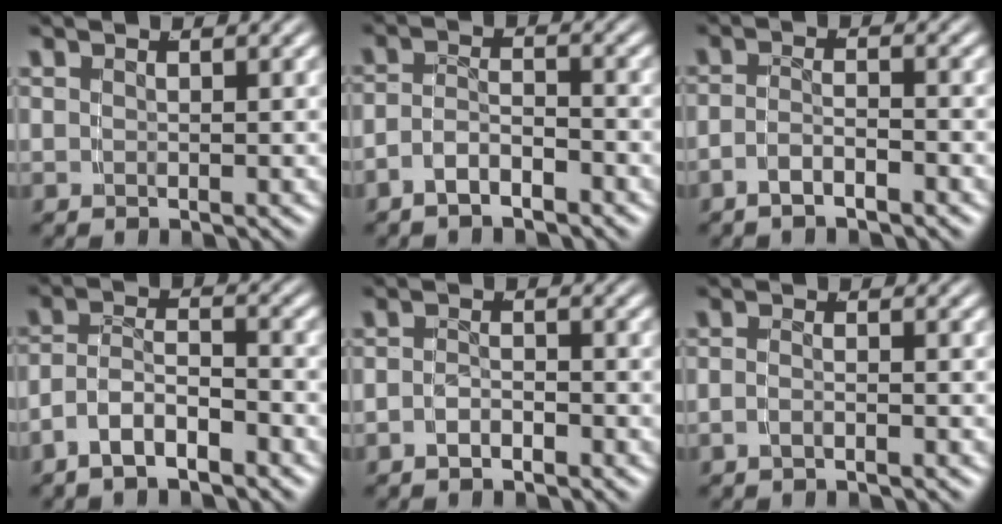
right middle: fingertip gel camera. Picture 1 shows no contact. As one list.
[{"total": 3.0, "force": [-2.4, 1.2, 1.3], "torque": [-0.020, -0.006, -0.041]}, {"total": 2.3, "force": [-2.0, 0.2, 1.2], "torque": [-0.018, -0.002, -0.034]}, {"total": 4.3, "force": [-2.6, 2.6, 2.3], "torque": [-0.045, -0.012, -0.045]}, {"total": 1.7, "force": [-1.4, 0.8, 0.7], "torque": [-0.015, -0.003, -0.024]}, {"total": 1.4, "force": [-1.1, -0.1, 0.9], "torque": [-0.020, -0.002, -0.019]}]